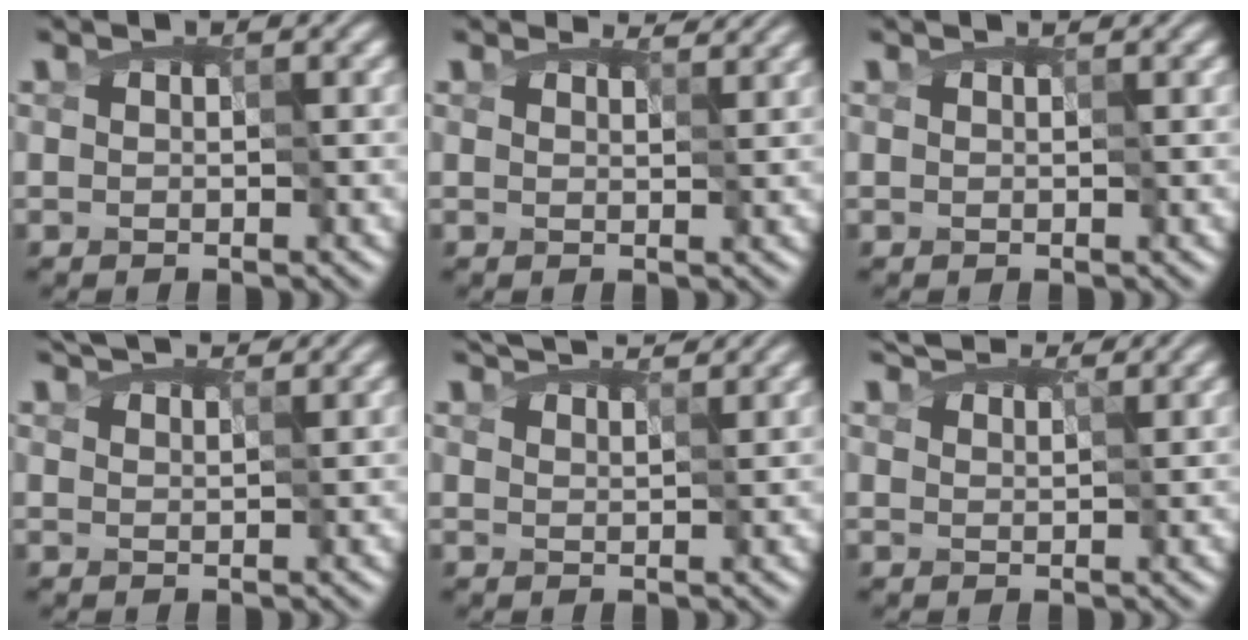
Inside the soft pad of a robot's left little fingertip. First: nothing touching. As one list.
[{"total": 2.7, "force": [2.6, 0.5, 0.6], "torque": [-0.019, -0.007, 0.038]}, {"total": 0.6, "force": [0.5, 0.1, 0.2], "torque": [-0.005, 0.004, 0.004]}, {"total": 4.5, "force": [3.8, 1.3, 2.0], "torque": [-0.044, 0.010, 0.048]}, {"total": 5.7, "force": [4.8, 1.5, 2.6], "torque": [-0.055, 0.011, 0.061]}, {"total": 4.7, "force": [4.1, 1.4, 1.8], "torque": [-0.050, 0.007, 0.057]}]